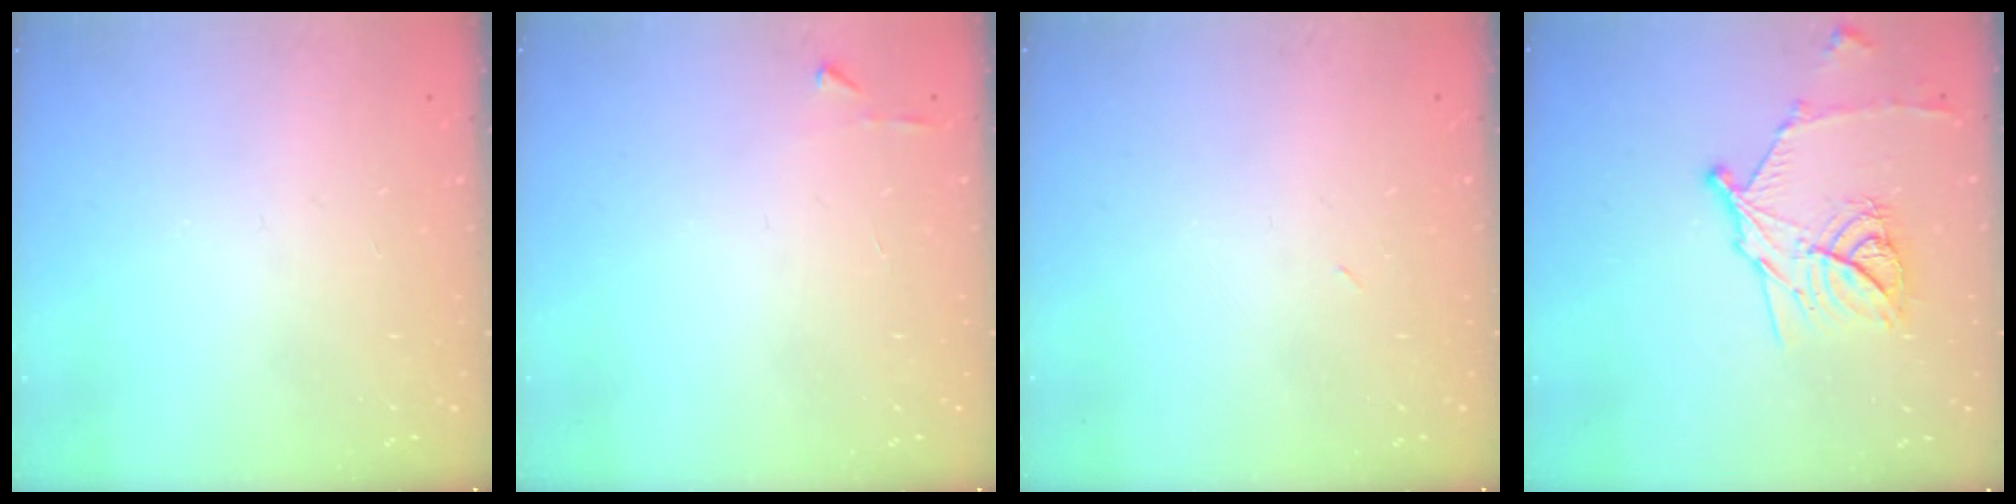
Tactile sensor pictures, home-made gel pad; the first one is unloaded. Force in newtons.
{"total": 3.2, "press": 3.2, "slide": 0.4}
{"total": 2.9, "press": 2.9, "slide": 0.7}
{"total": 14.9, "press": 14.9, "slide": 0.8}